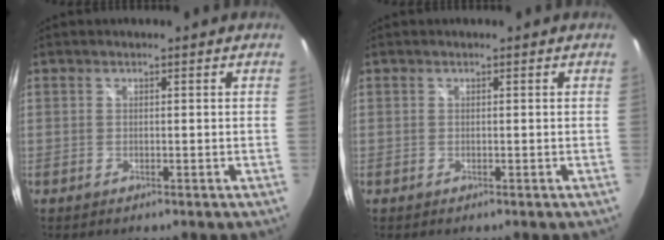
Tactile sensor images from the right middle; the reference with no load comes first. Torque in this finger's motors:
{"motor_torque": [-0.03, 0.03, 0.00, 0.00]}